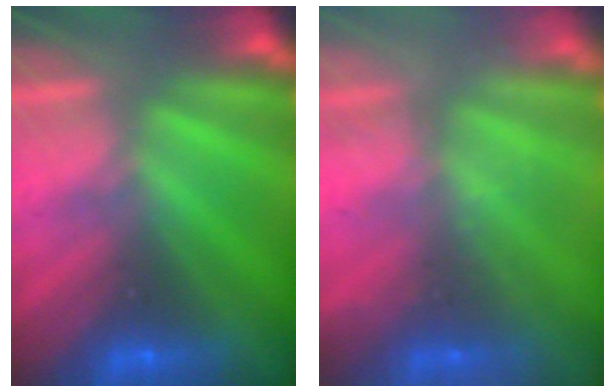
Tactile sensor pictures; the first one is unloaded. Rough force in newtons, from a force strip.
{"total": 2.4}